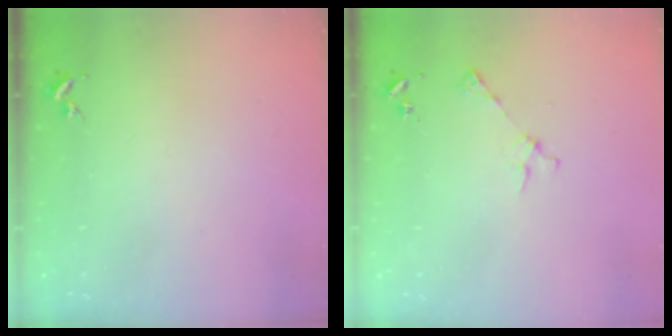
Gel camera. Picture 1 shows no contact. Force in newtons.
{"total": 3.3, "press": 3.3, "slide": 0.2}